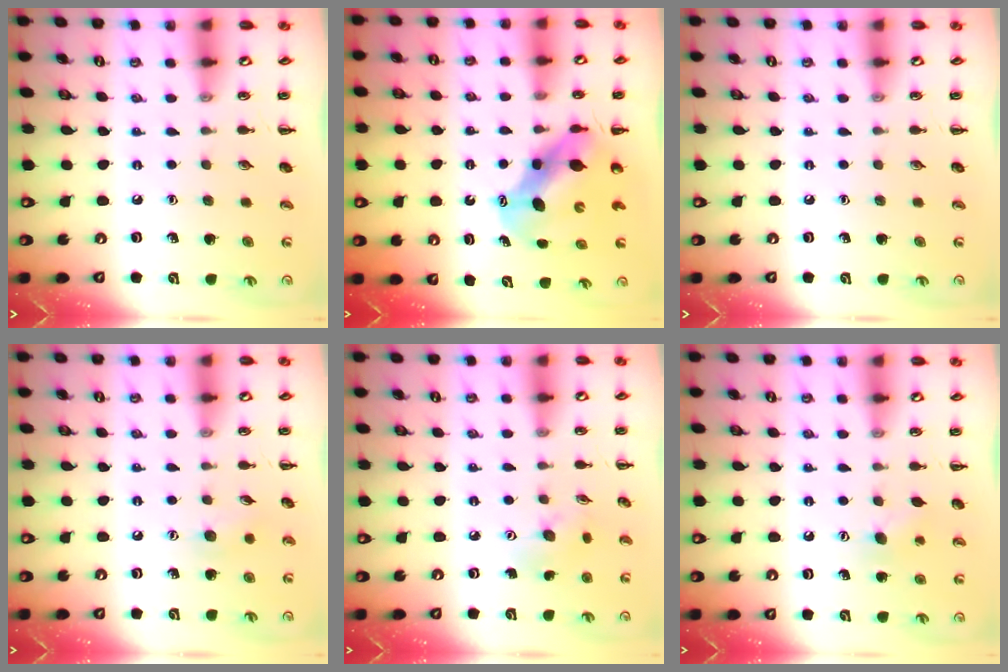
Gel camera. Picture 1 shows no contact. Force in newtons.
{"total": 6.4, "press": 6.2, "slide": 1.6}
{"total": 0.0}
{"total": 5.9, "press": 5.7, "slide": 1.5}
{"total": 4.5, "press": 4.4, "slide": 0.5}
{"total": 5.6, "press": 5.4, "slide": 1.4}